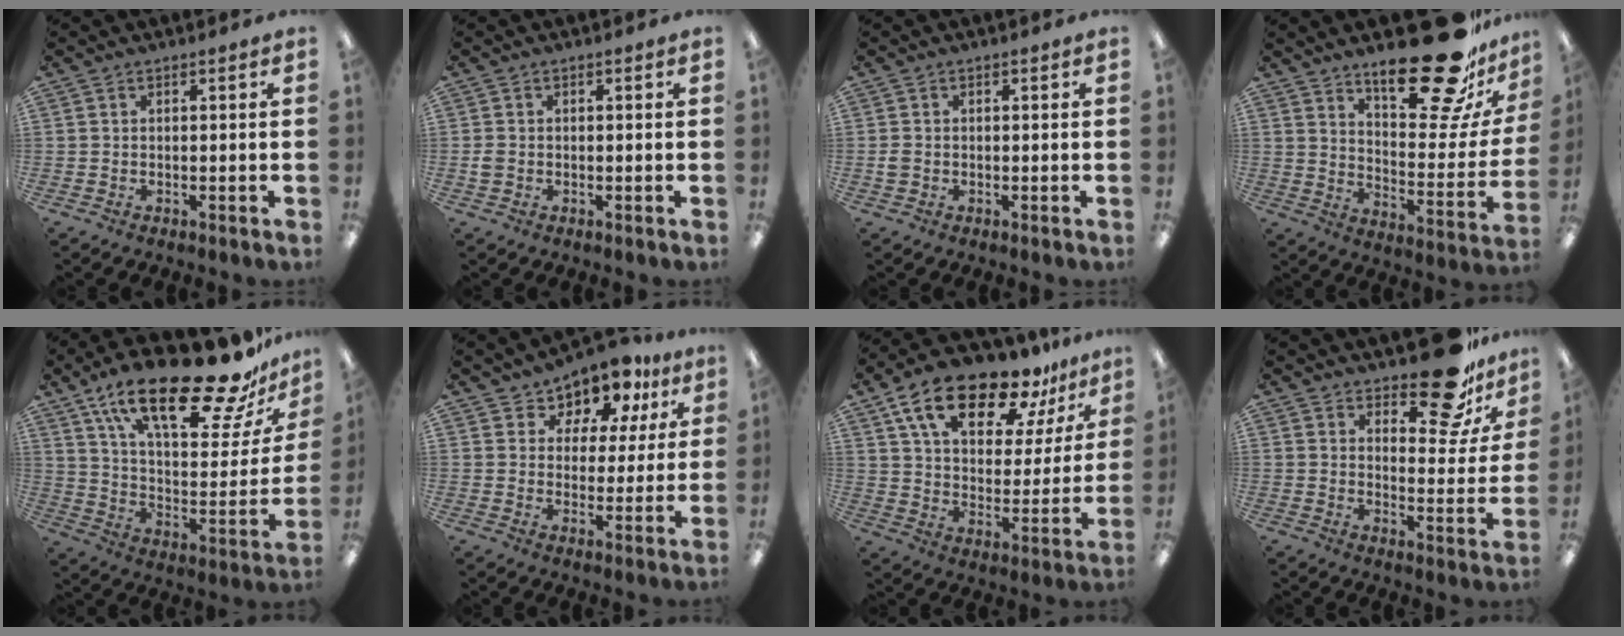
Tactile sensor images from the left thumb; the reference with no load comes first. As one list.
[{"total": 1.7, "force": [-0.3, 1.5, 0.9], "torque": [-0.016, 0.004, -0.005]}, {"total": 1.5, "force": [-0.3, 1.3, 0.7], "torque": [-0.013, 0.004, -0.007]}, {"total": 24.1, "force": [17.5, 8.0, 14.5], "torque": [-0.189, -0.127, 0.286]}, {"total": 27.1, "force": [18.5, 8.8, 17.8], "torque": [-0.274, -0.114, 0.306]}, {"total": 8.5, "force": [6.9, 4.6, 1.6], "torque": [-0.046, -0.055, 0.127]}, {"total": 20.1, "force": [14.4, 8.3, 11.1], "torque": [-0.197, -0.078, 0.249]}, {"total": 16.3, "force": [12.1, 6.3, 9.1], "torque": [-0.116, -0.080, 0.201]}]